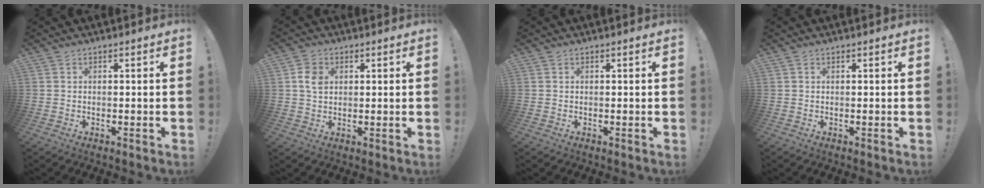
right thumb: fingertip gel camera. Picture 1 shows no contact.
{"total": 5.1, "force": [1.3, 3.9, 3.0], "torque": [-0.039, 0.002, 0.023]}
{"total": 0.0}
{"total": 0.0}